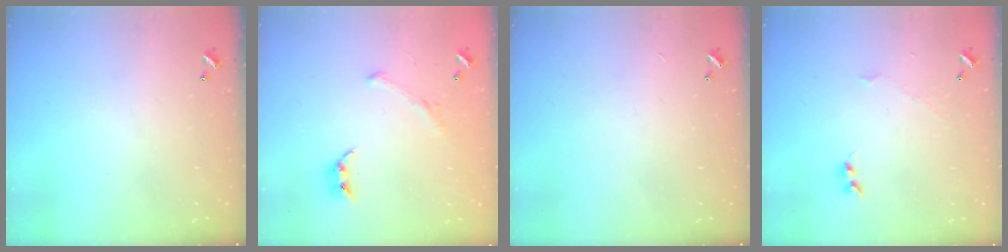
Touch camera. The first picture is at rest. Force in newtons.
{"total": 2.2, "press": 2.0, "slide": 1.1}
{"total": 0.9, "press": 0.9, "slide": 0.2}
{"total": 1.9, "press": 1.9, "slide": 0.3}